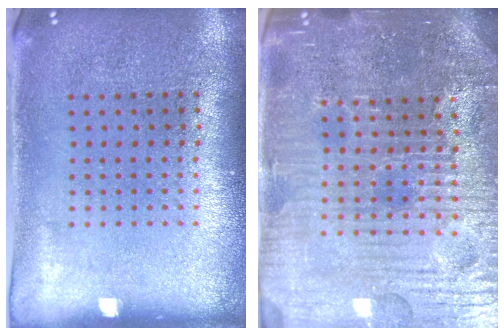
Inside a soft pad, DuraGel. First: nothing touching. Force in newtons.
{"total": 5.5, "press": 5.2, "slide": 1.8}